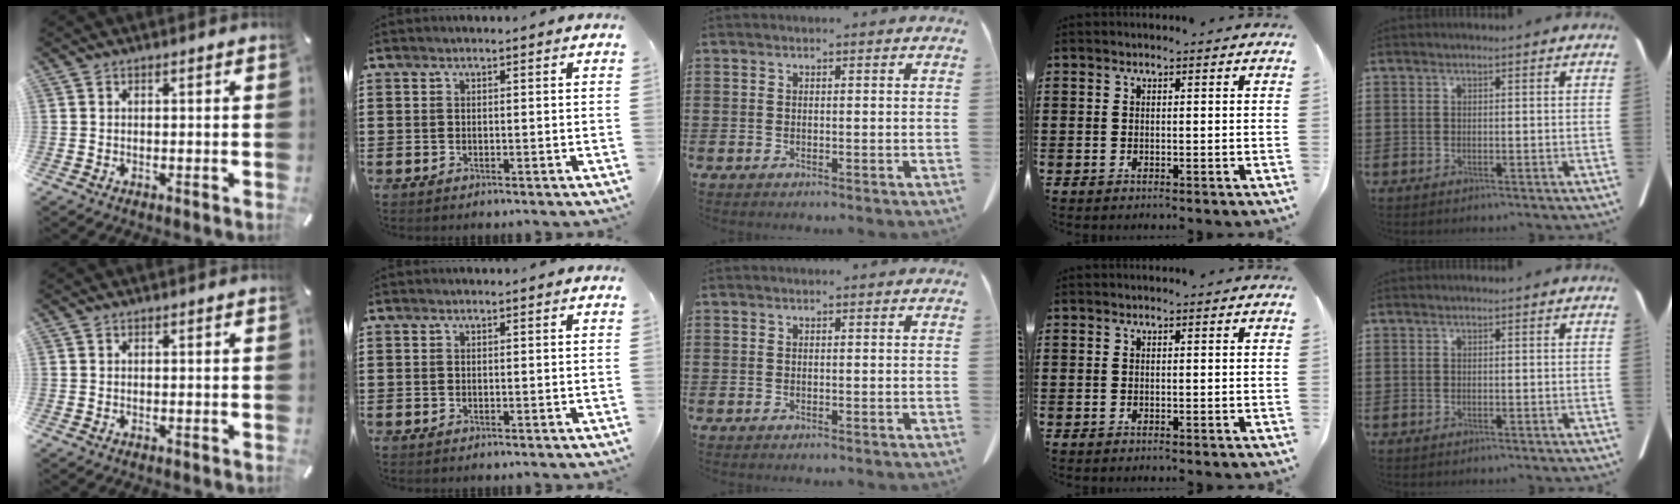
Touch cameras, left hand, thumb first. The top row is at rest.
{}